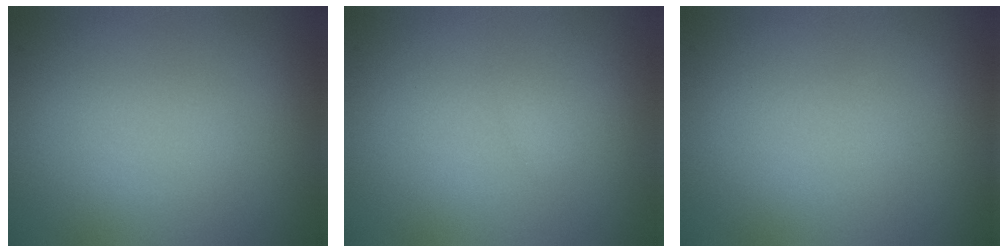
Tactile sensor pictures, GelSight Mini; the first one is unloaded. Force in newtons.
{"total": 0.6, "press": 0.6, "slide": 0.0}
{"total": 0.0}